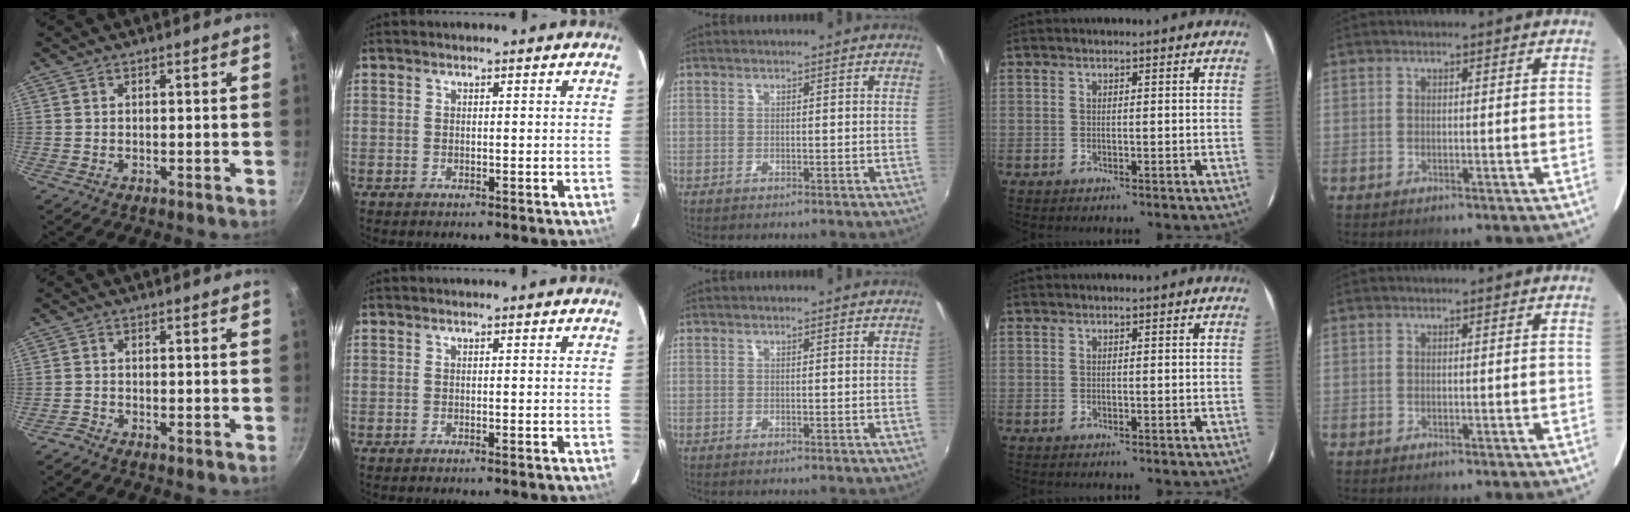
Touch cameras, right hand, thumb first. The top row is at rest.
{"thumb": {"total": 1.4, "force": [-1.3, 0.4, 0.5], "torque": [-0.019, 0.010, -0.025]}, "index": {"total": 0.5, "force": [-0.5, -0.1, 0.2], "torque": [-0.002, 0.002, -0.009]}}